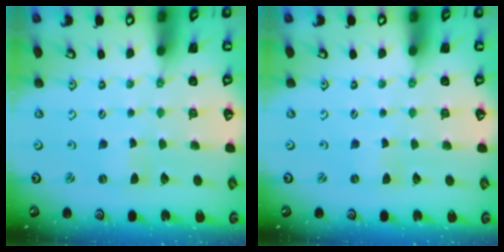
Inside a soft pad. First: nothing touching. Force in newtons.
{"total": 0.0}